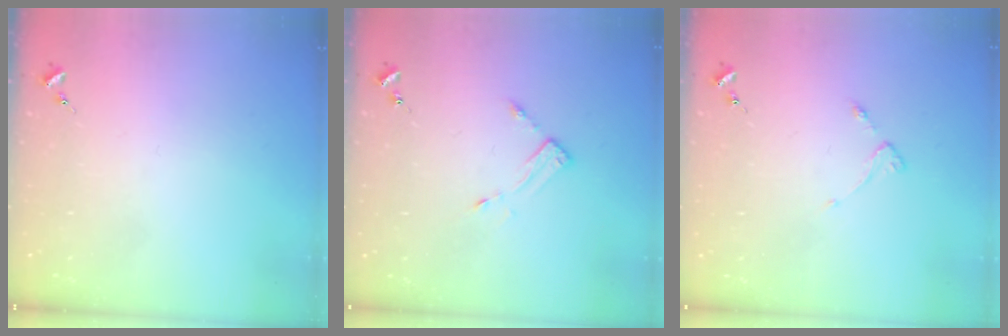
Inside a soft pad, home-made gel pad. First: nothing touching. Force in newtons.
{"total": 3.0, "press": 3.0, "slide": 0.3}
{"total": 2.8, "press": 2.7, "slide": 0.5}